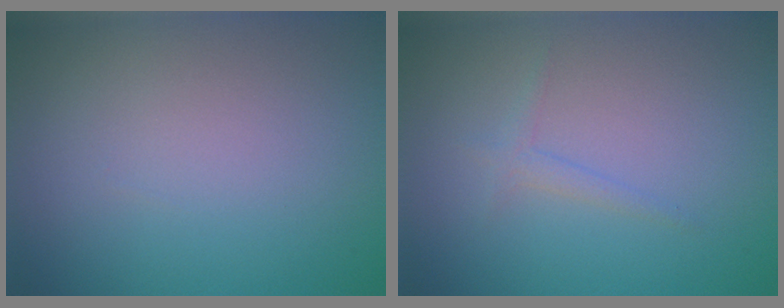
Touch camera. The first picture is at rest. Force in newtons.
{"total": 1.0, "press": 1.0, "slide": 0.1}